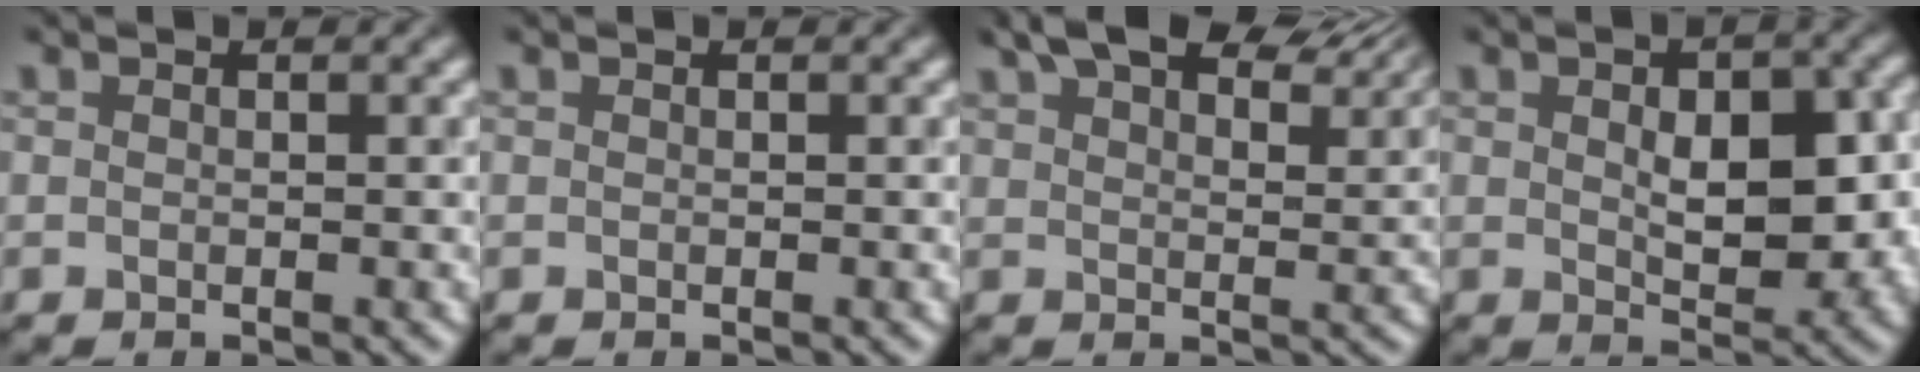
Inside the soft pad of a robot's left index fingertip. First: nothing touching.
{"total": 0.0}
{"total": 10.0, "force": [7.8, 3.1, 5.4], "torque": [-0.074, 0.026, 0.105]}
{"total": 6.3, "force": [0.2, 3.4, 5.3], "torque": [-0.072, 0.000, 0.010]}